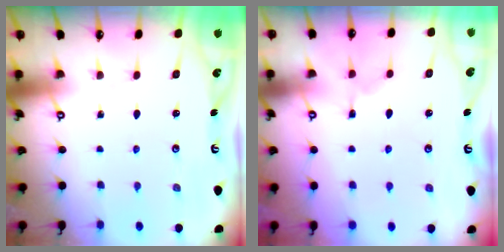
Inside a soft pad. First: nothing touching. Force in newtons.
{"total": 2.4, "press": 2.2, "slide": 1.1}